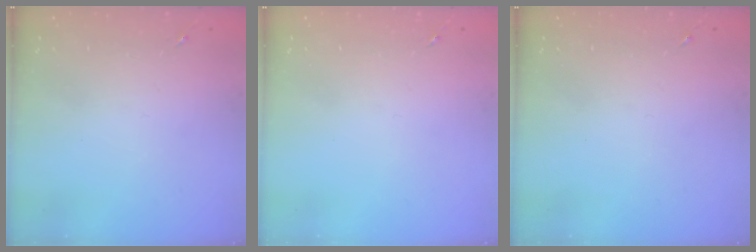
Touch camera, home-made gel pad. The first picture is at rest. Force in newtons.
{"total": 0.0}
{"total": 0.0}